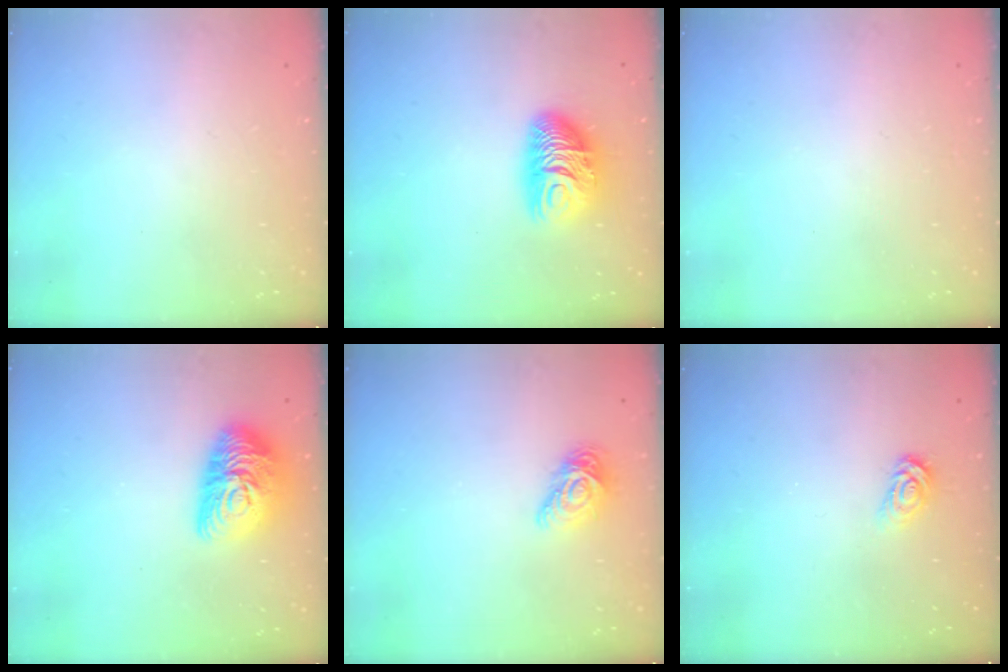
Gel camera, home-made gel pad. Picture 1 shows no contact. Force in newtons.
{"total": 10.2, "press": 10.1, "slide": 0.6}
{"total": 0.0}
{"total": 13.2, "press": 13.2, "slide": 1.0}
{"total": 9.3, "press": 9.3, "slide": 0.3}
{"total": 3.0, "press": 2.9, "slide": 0.3}